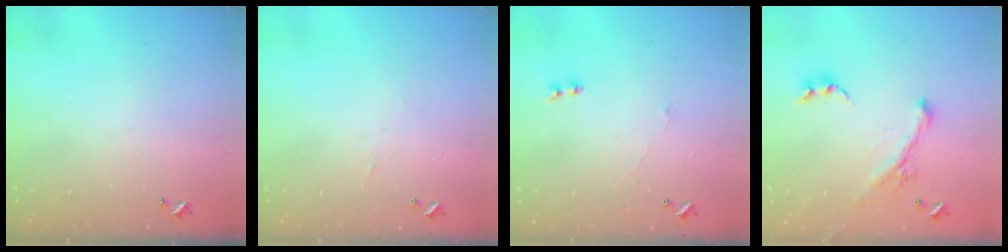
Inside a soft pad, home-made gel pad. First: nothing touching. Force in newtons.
{"total": 0.8, "press": 0.7, "slide": 0.3}
{"total": 1.6, "press": 1.3, "slide": 0.9}
{"total": 1.4, "press": 0.7, "slide": 1.2}